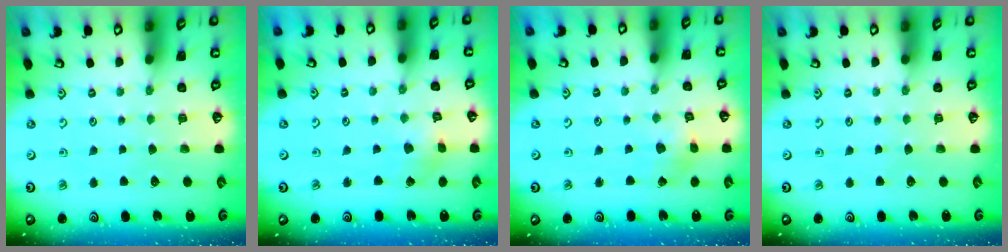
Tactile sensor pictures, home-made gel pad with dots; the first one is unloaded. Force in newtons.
{"total": 1.5, "press": 1.5, "slide": 0.2}
{"total": 2.5, "press": 2.5, "slide": 0.3}
{"total": 0.0}